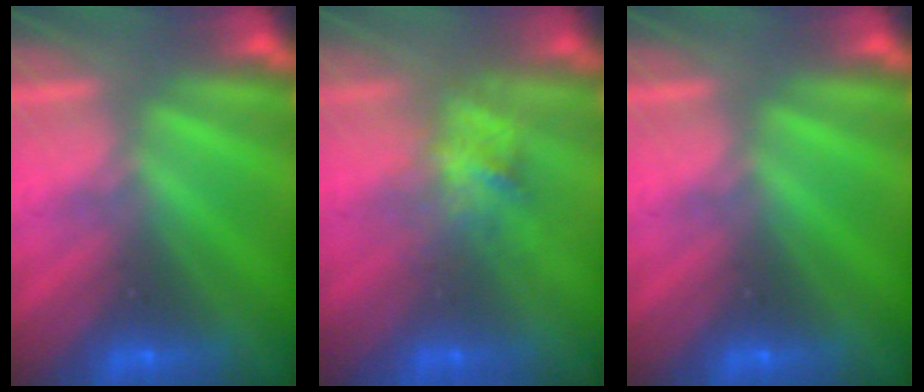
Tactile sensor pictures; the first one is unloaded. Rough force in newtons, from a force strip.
{"total": 2.8}
{"total": 0.0}